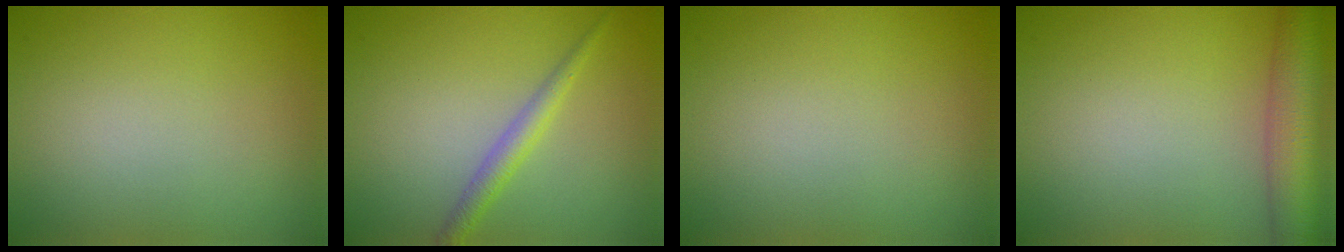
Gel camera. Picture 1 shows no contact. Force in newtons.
{"total": 1.9, "press": 1.9, "slide": 0.0}
{"total": 0.0}
{"total": 6.3, "press": 6.3, "slide": 0.2}